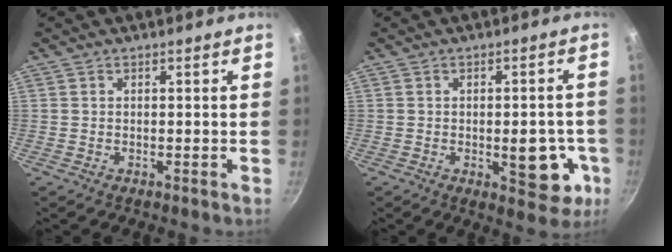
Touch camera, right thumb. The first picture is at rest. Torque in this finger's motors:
{"motor_torque": [1.29, 0.92, 1.37, -0.87, 0.10]}